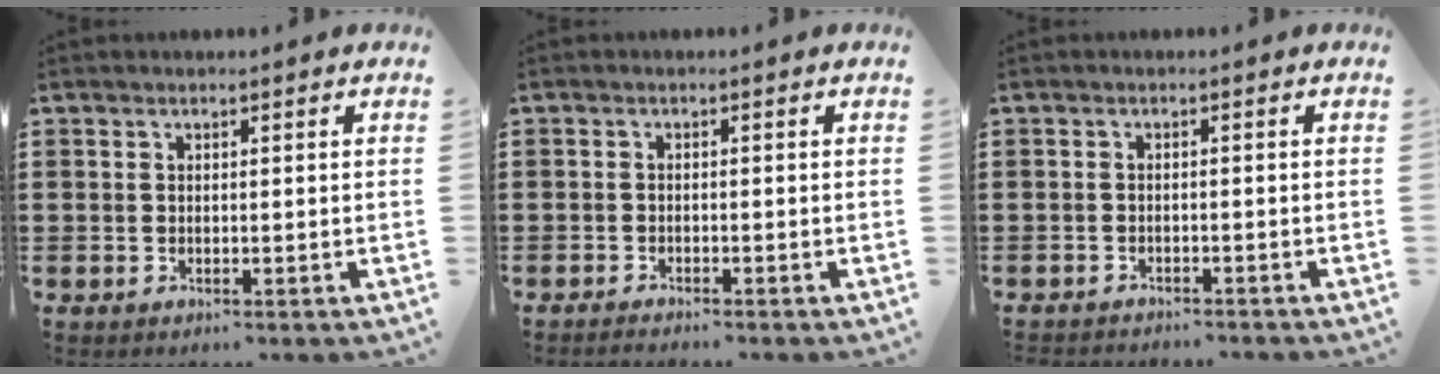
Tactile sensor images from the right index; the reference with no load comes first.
{"total": 1.2, "force": [-1.1, -0.2, 0.0], "torque": [-0.001, 0.000, -0.023]}
{"total": 1.4, "force": [-1.4, 0.0, -0.1], "torque": [-0.001, 0.002, -0.031]}